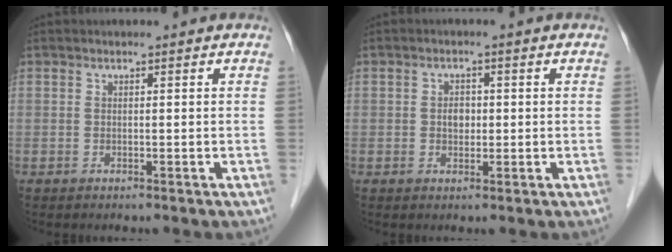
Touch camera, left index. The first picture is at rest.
{"total": 2.0, "force": [0.0, 1.5, 1.3], "torque": [-0.022, 0.004, 0.002]}